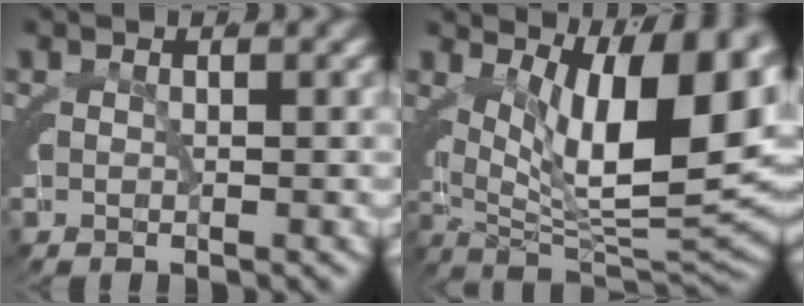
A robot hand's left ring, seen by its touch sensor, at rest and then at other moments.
{"total": 14.6, "force": [2.9, 6.4, 12.8], "torque": [-0.163, -0.003, 0.053]}